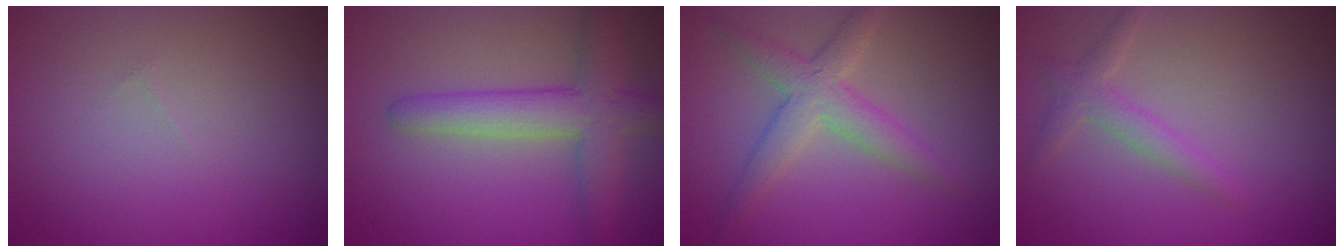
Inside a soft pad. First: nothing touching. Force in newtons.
{"total": 4.7, "press": 4.7, "slide": 0.2}
{"total": 3.4, "press": 3.4, "slide": 0.0}
{"total": 1.9, "press": 1.9, "slide": 0.1}